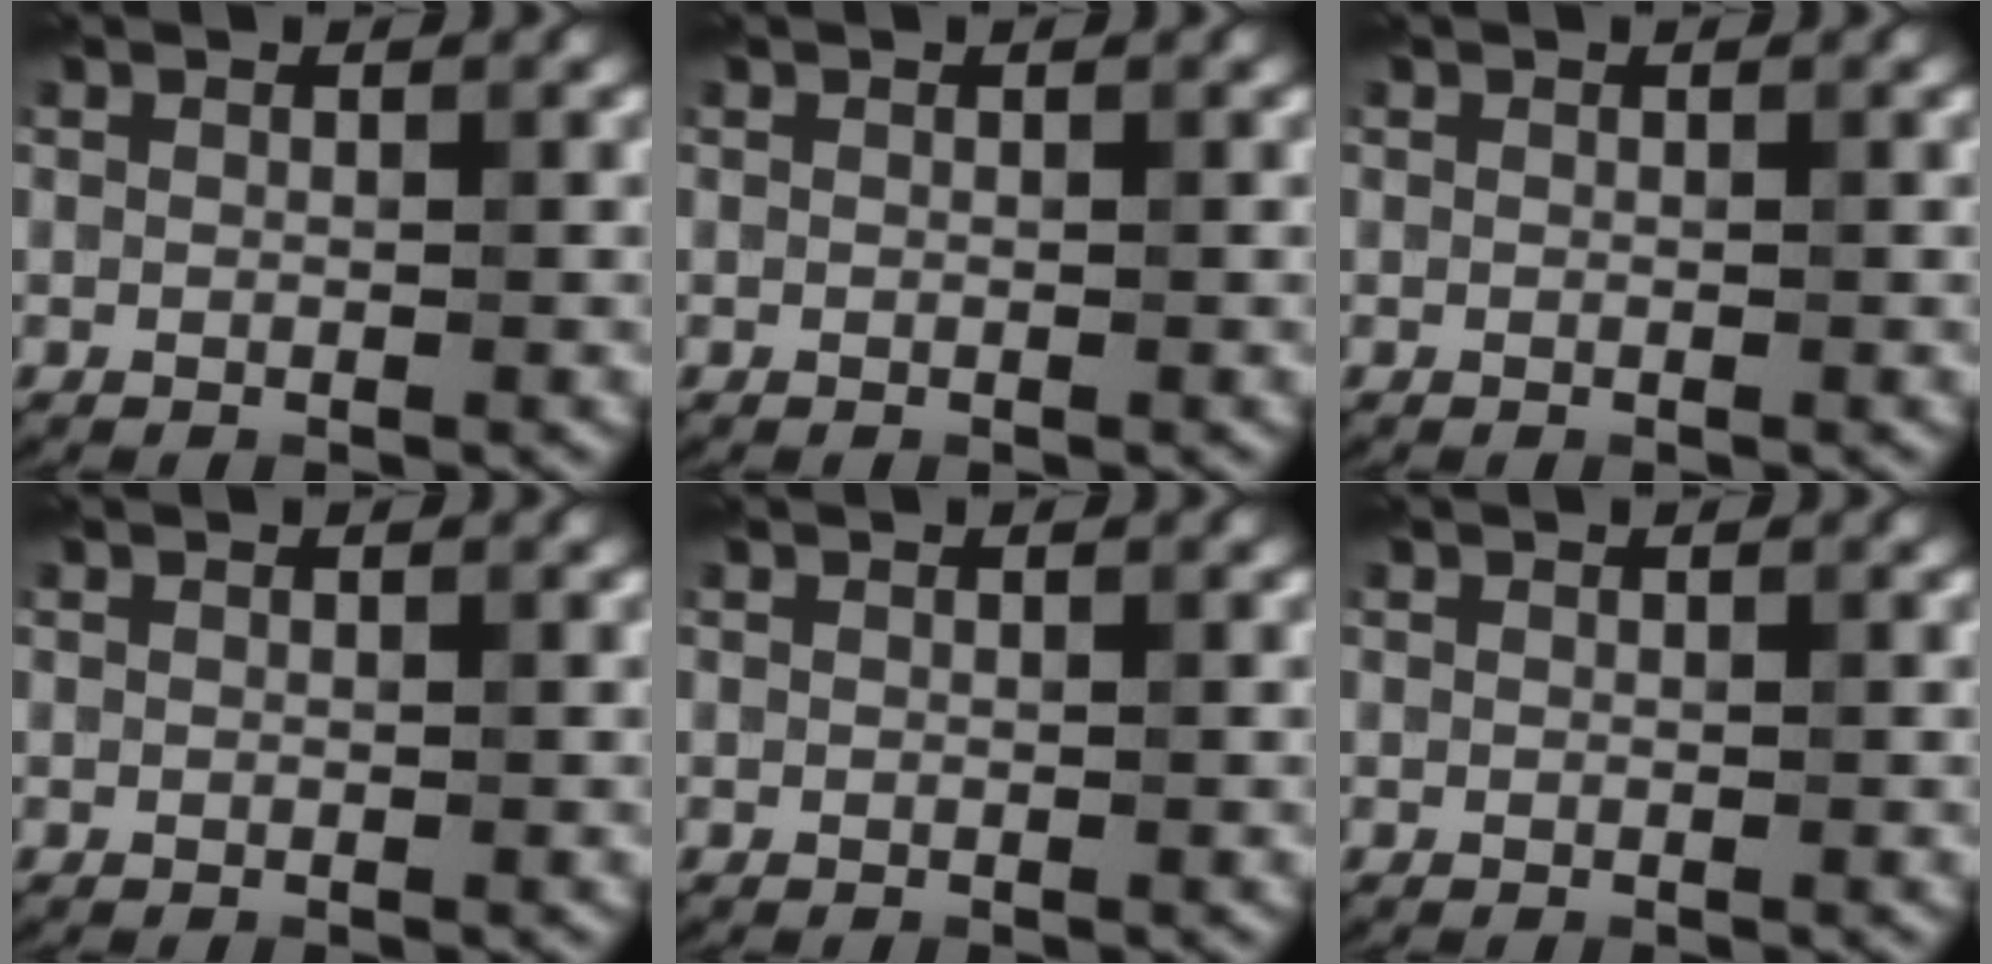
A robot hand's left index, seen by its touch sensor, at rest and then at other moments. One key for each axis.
{"total": 0.0}
{"total": 0.0}
{"total": 0.0}
{"total": 0.0}
{"total": 0.0}